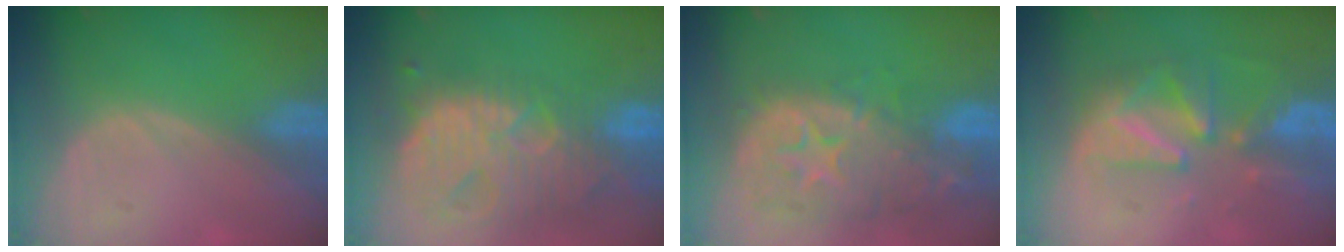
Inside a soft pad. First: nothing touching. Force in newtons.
{"total": 13.9, "press": 11.7, "slide": 7.5}
{"total": 14.0, "press": 11.3, "slide": 8.3}
{"total": 9.3, "press": 8.5, "slide": 3.7}